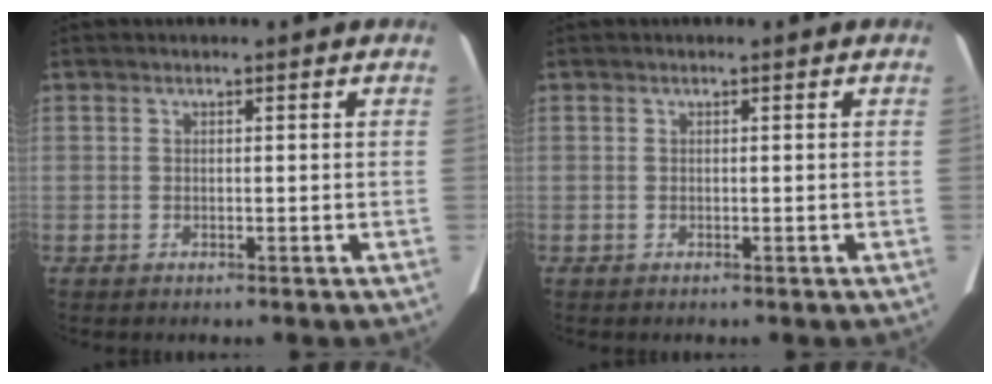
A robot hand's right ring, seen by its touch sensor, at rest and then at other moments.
{"total": 0.0}